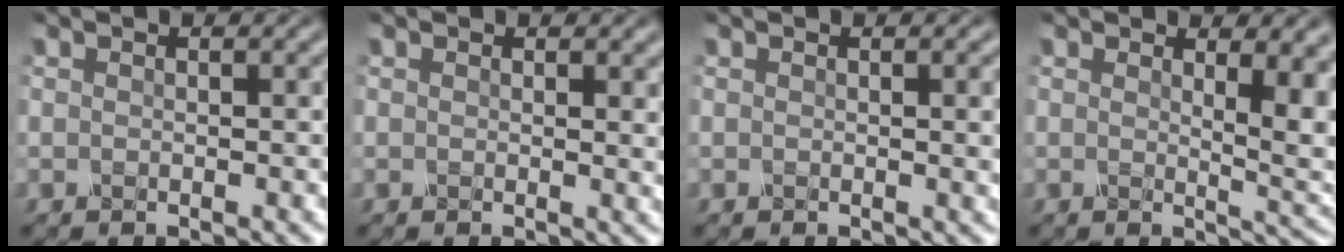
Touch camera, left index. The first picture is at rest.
{"total": 1.2, "force": [0.6, 0.3, 0.9], "torque": [-0.007, -0.004, 0.010]}
{"total": 1.8, "force": [0.3, 0.3, 1.7], "torque": [-0.019, -0.004, 0.006]}
{"total": 6.0, "force": [1.9, 2.4, 5.2], "torque": [-0.054, -0.009, 0.034]}